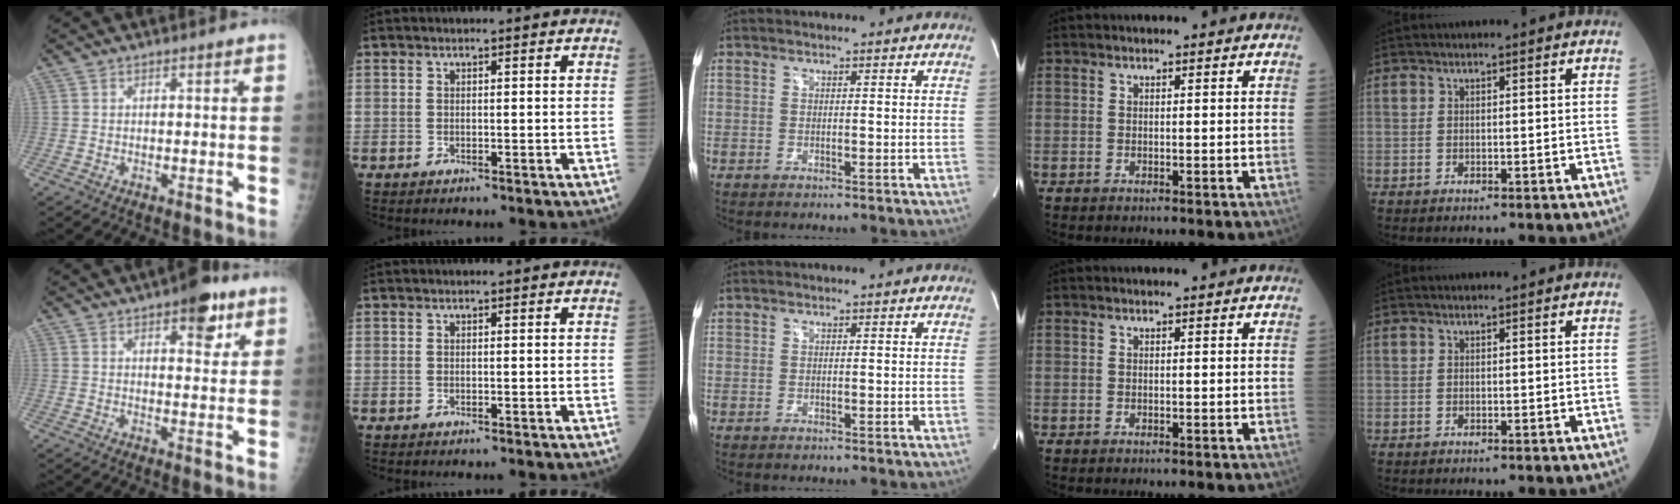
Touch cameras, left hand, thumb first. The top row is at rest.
{"thumb": {"total": 8.0, "force": [4.6, 3.4, 5.6], "torque": [-0.051, -0.019, 0.058]}}